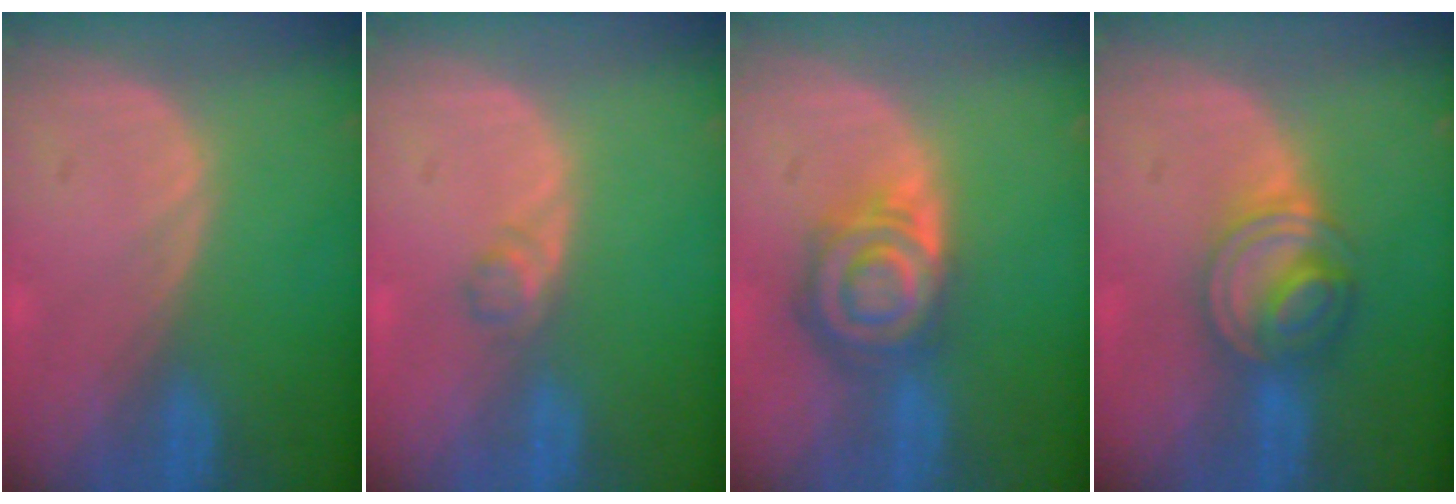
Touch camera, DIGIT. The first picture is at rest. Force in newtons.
{"total": 1.6, "press": 1.6, "slide": 0.2}
{"total": 7.9, "press": 7.1, "slide": 3.6}
{"total": 6.3, "press": 6.1, "slide": 1.6}